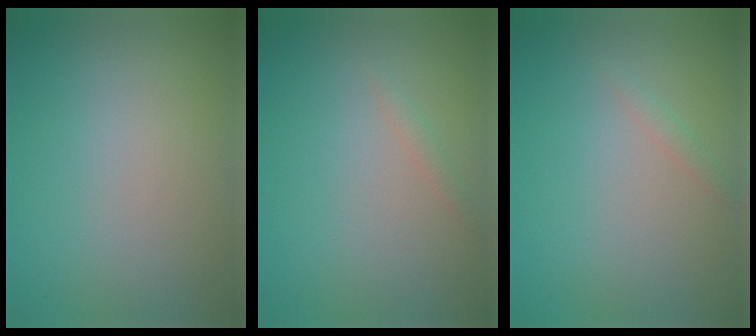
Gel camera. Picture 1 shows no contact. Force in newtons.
{"total": 0.7, "press": 0.7, "slide": 0.1}
{"total": 0.8, "press": 0.8, "slide": 0.0}